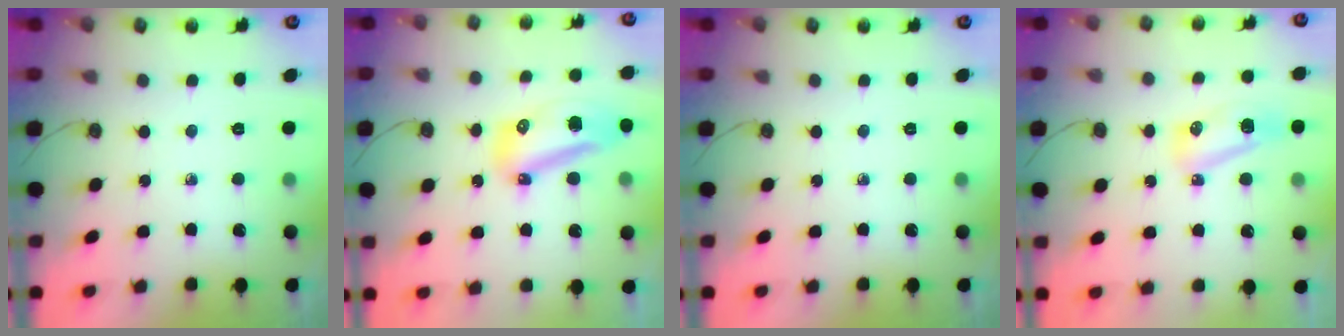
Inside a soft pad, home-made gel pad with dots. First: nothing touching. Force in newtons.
{"total": 12.2, "press": 12.1, "slide": 1.2}
{"total": 0.0}
{"total": 7.5, "press": 7.5, "slide": 0.9}